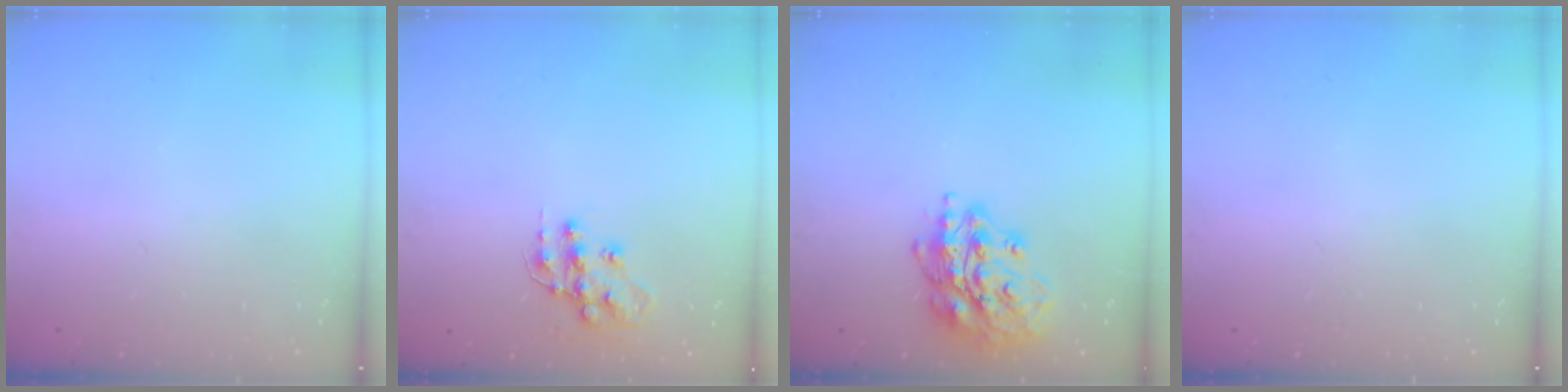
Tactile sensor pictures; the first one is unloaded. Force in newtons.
{"total": 12.7, "press": 12.6, "slide": 0.9}
{"total": 16.4, "press": 16.4, "slide": 0.6}
{"total": 0.0}